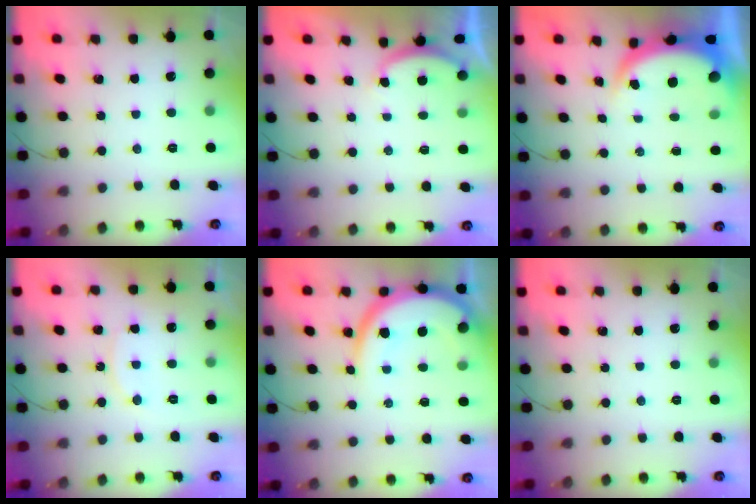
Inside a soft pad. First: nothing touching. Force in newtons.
{"total": 2.9, "press": 2.8, "slide": 0.6}
{"total": 5.2, "press": 5.1, "slide": 0.8}
{"total": 7.7, "press": 7.7, "slide": 0.5}
{"total": 14.0, "press": 13.9, "slide": 1.5}
{"total": 0.0}